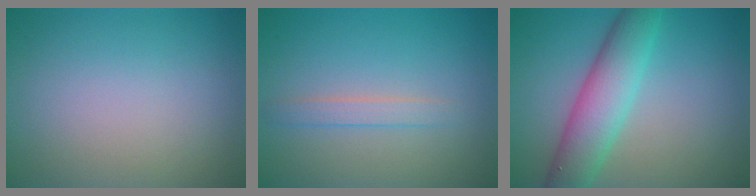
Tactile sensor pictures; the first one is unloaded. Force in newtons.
{"total": 1.5, "press": 1.4, "slide": 0.1}
{"total": 6.1, "press": 6.1, "slide": 0.4}